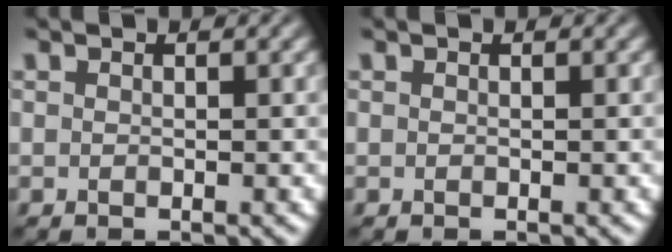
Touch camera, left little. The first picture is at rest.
{"total": 0.0}